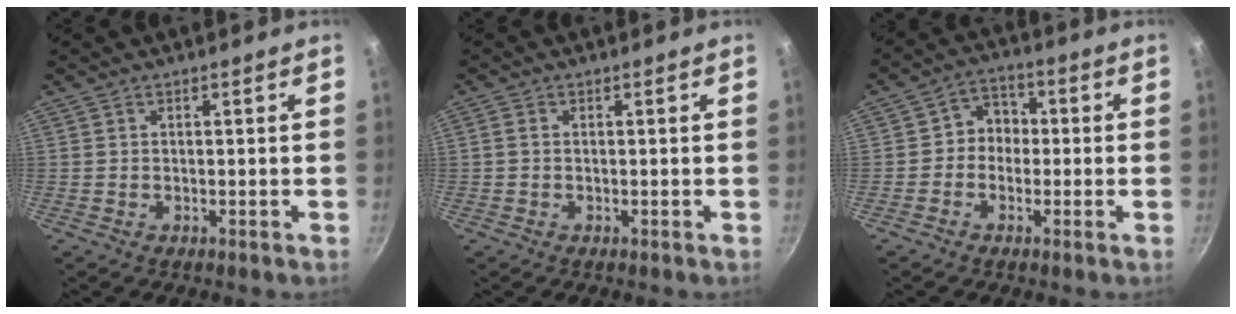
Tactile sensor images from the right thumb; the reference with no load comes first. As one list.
[{"total": 1.1, "force": [0.0, 0.9, 0.6], "torque": [-0.013, 0.005, -0.003]}, {"total": 5.6, "force": [-0.6, 5.0, 2.5], "torque": [0.001, 0.019, -0.024]}]